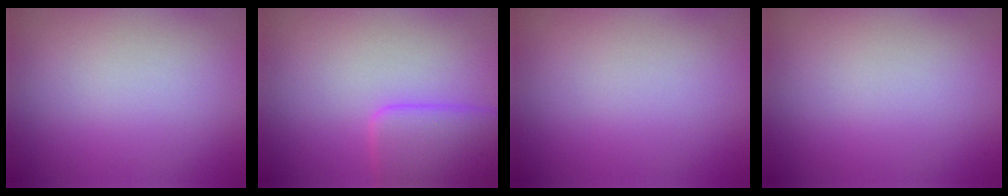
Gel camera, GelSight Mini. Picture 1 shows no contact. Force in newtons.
{"total": 4.1, "press": 4.1, "slide": 0.4}
{"total": 0.0}
{"total": 0.0}